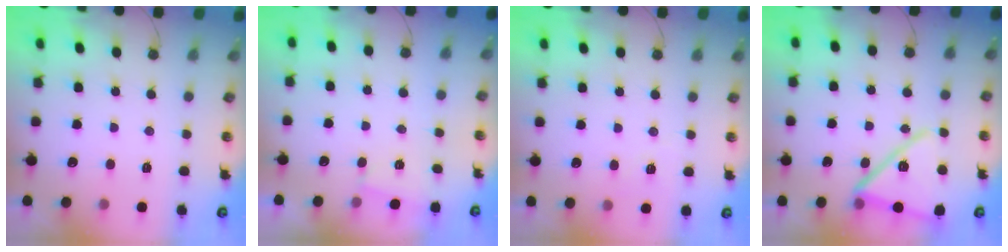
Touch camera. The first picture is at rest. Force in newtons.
{"total": 1.1, "press": 1.0, "slide": 0.3}
{"total": 4.4, "press": 3.8, "slide": 2.3}
{"total": 16.0, "press": 14.6, "slide": 6.4}